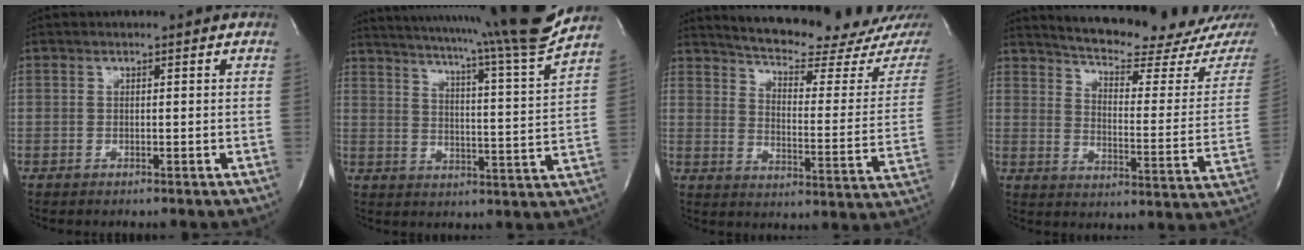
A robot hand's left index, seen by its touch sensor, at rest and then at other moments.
{"total": 20.8, "force": [18.6, -2.6, 8.9], "torque": [-0.148, -0.072, 0.248]}
{"total": 20.9, "force": [19.2, 1.5, 8.1], "torque": [-0.115, -0.081, 0.242]}
{"total": 20.4, "force": [18.8, 1.3, 7.8], "torque": [-0.109, -0.082, 0.237]}